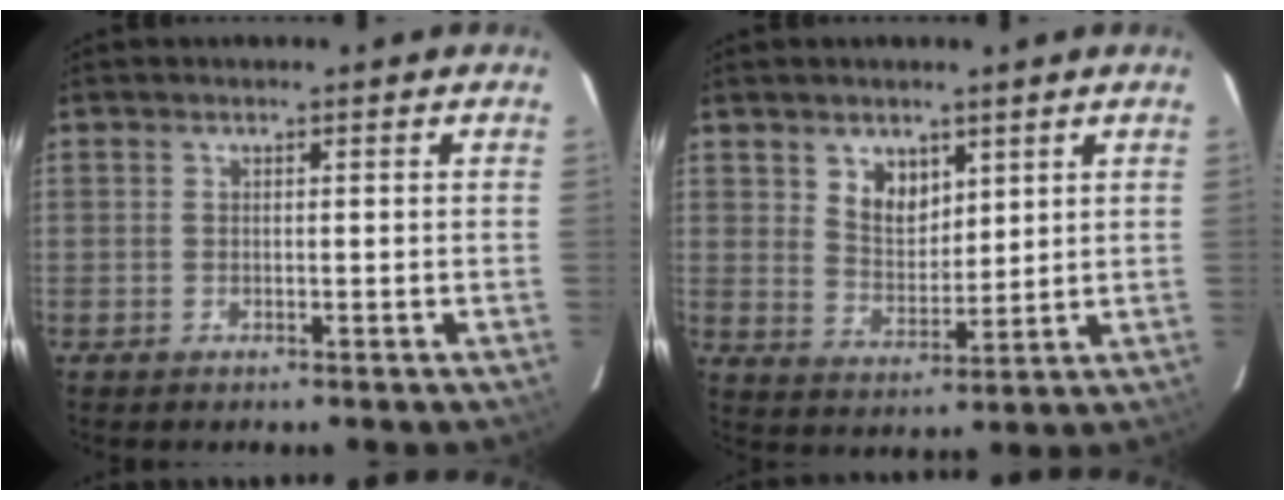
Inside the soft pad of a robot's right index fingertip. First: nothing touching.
{"total": 6.3, "force": [3.5, 4.2, 3.1], "torque": [-0.047, 0.002, 0.073]}